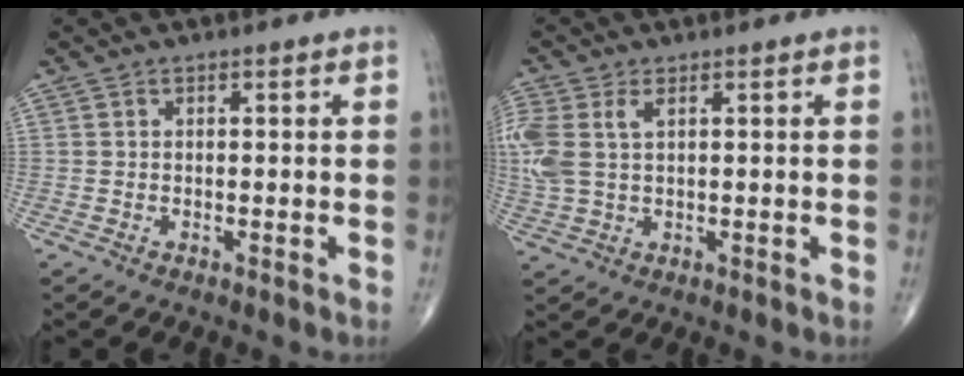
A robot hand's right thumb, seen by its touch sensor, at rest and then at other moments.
{"total": 8.6, "force": [2.2, 5.0, 6.7], "torque": [-0.190, 0.015, 0.052]}